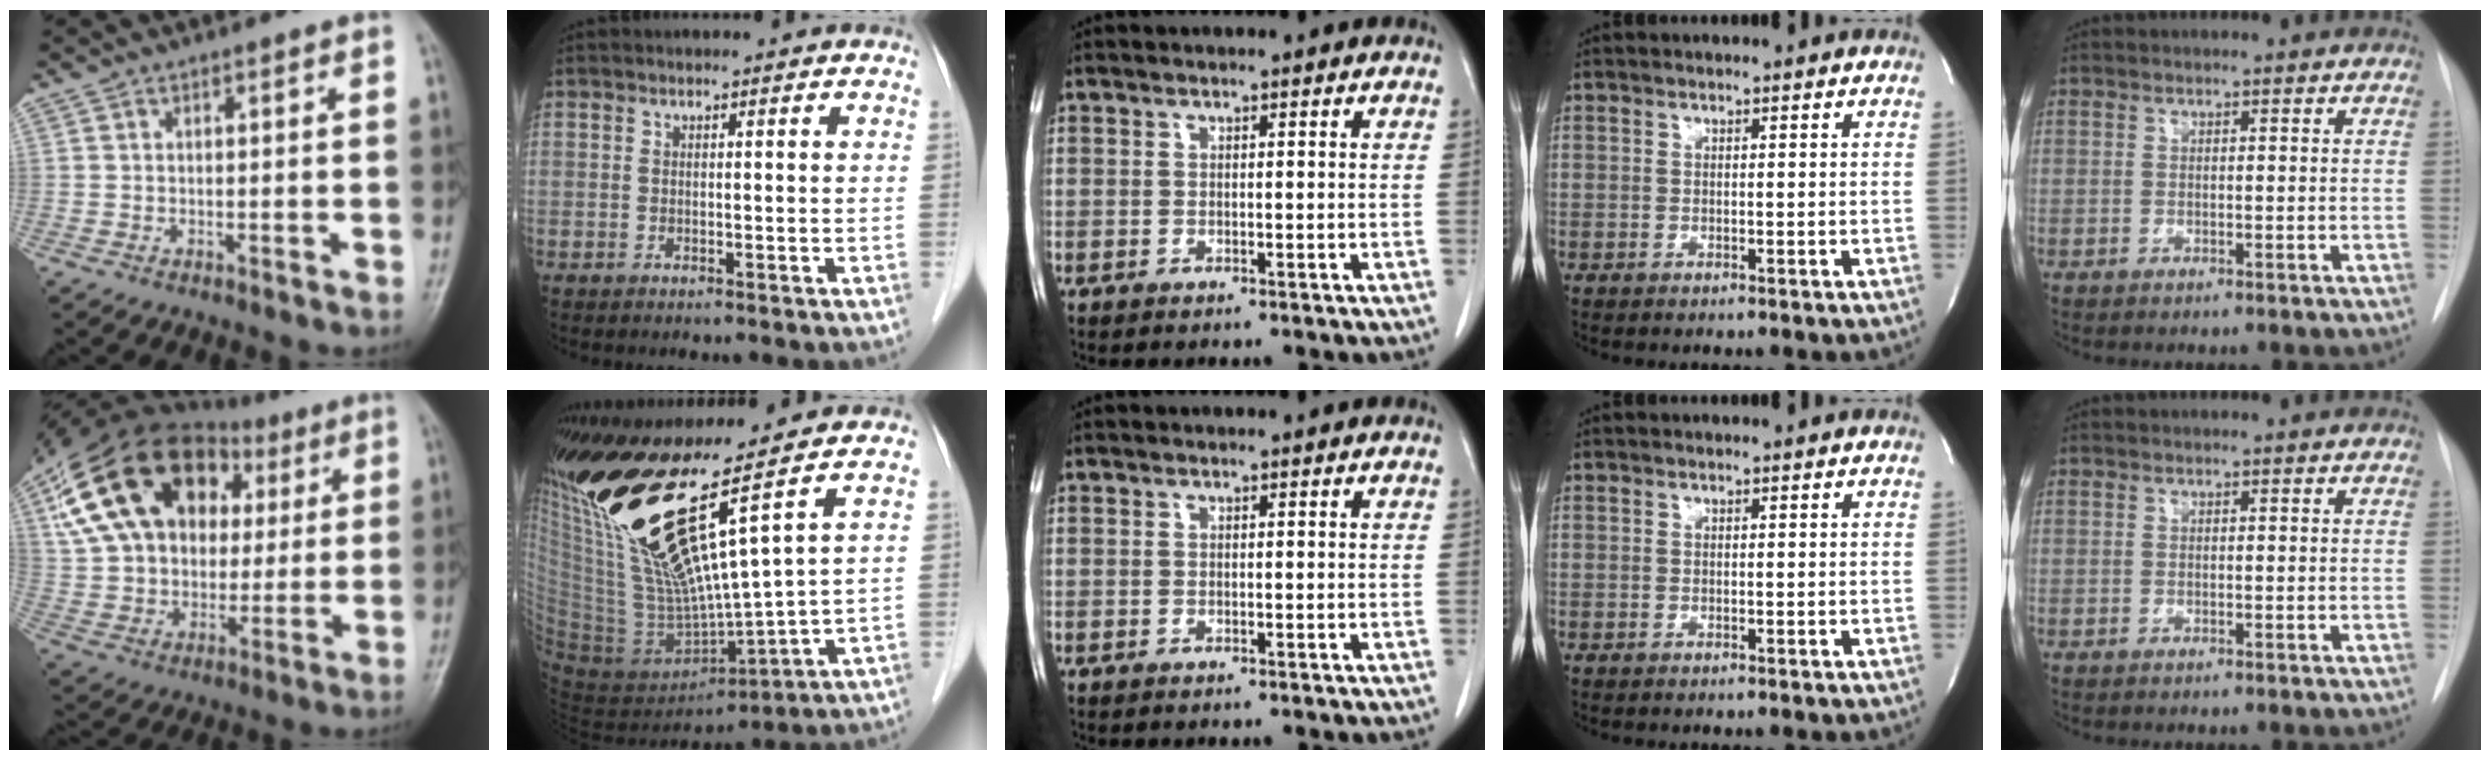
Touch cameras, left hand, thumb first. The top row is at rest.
{"thumb": {"total": 25.5, "force": [8.4, 18.2, 15.8], "torque": [-0.284, 0.033, 0.154]}, "index": {"total": 21.1, "force": [10.9, 0.4, 18.1], "torque": [-0.354, -0.012, 0.200]}}